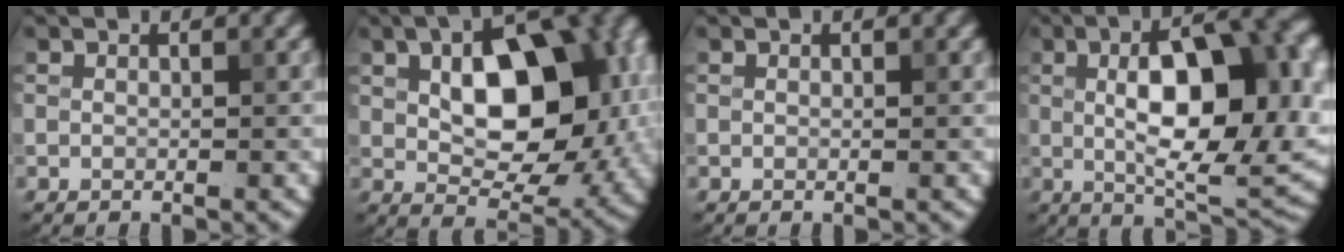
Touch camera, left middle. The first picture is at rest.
{"total": 14.0, "force": [2.3, 8.1, 11.2], "torque": [-0.153, 0.014, 0.047]}
{"total": 0.0}
{"total": 11.9, "force": [1.2, 5.2, 10.6], "torque": [-0.147, 0.010, 0.025]}